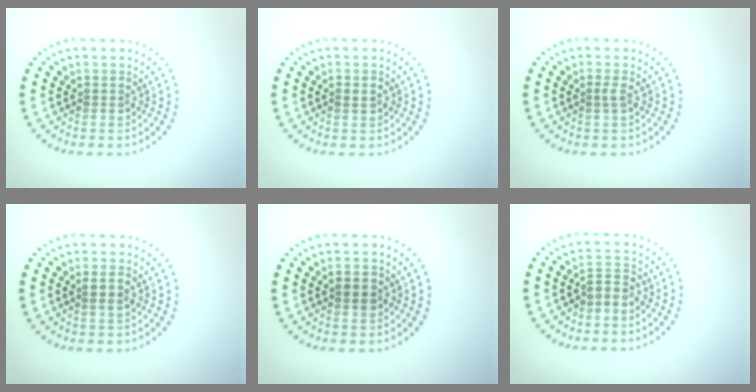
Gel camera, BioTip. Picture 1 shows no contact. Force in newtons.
{"total": 0.8, "press": 0.8, "slide": 0.1}
{"total": 0.7, "press": 0.5, "slide": 0.5}
{"total": 1.5, "press": 1.4, "slide": 0.6}
{"total": 2.1, "press": 2.1, "slide": 0.0}
{"total": 1.9, "press": 1.3, "slide": 1.3}